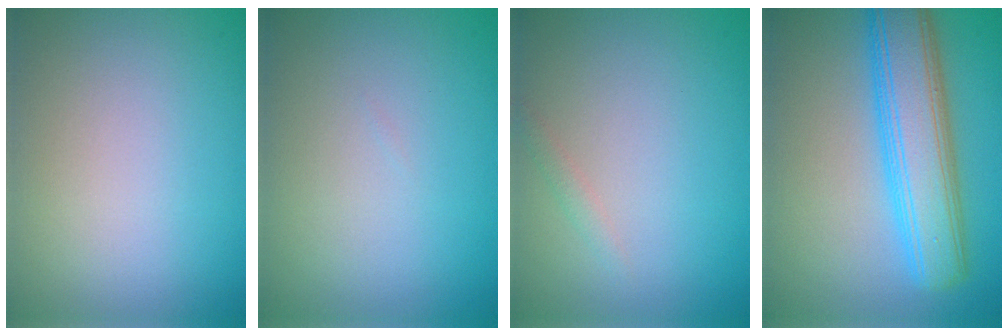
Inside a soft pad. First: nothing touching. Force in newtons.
{"total": 0.0}
{"total": 0.7, "press": 0.7, "slide": 0.0}
{"total": 7.5, "press": 7.5, "slide": 0.2}